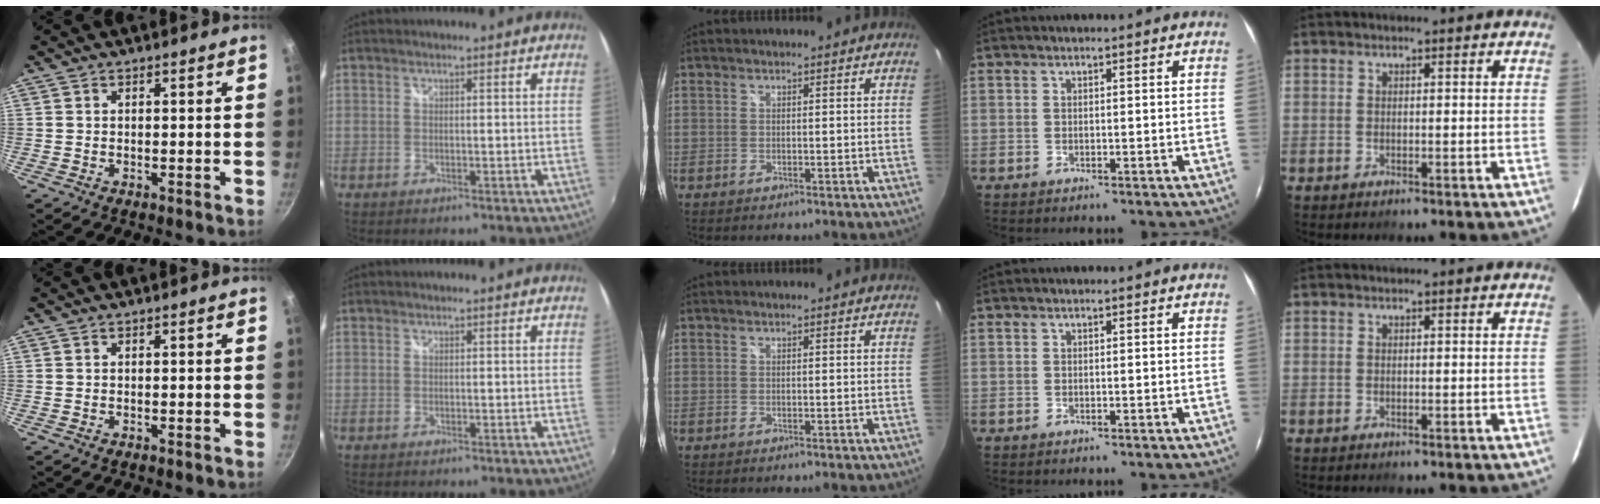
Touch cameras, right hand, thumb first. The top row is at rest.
{}